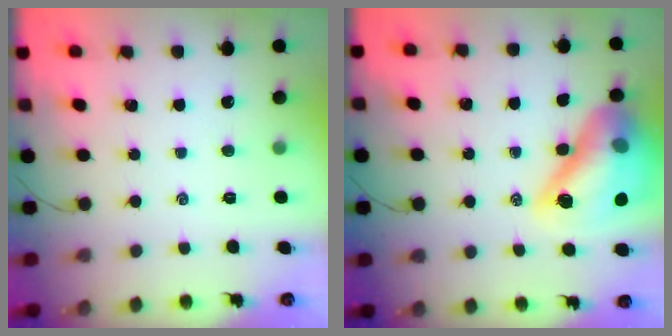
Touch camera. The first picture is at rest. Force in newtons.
{"total": 20.3, "press": 19.9, "slide": 4.0}